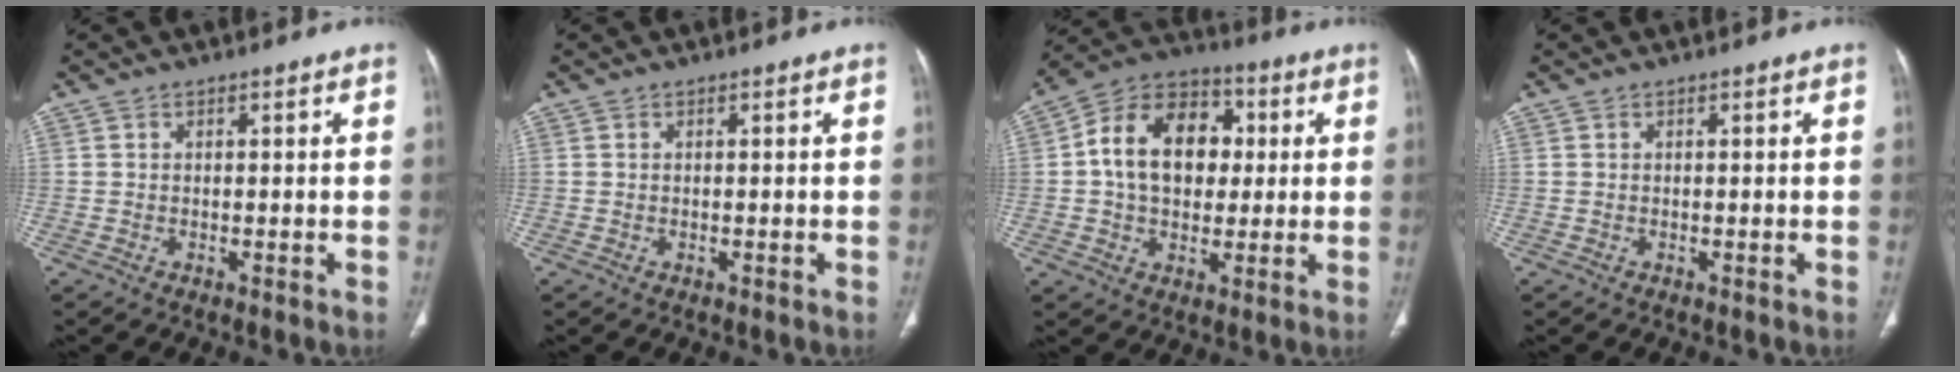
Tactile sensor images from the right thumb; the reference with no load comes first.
{"total": 0.0}
{"total": 16.1, "force": [2.0, 11.6, 10.9], "torque": [-0.147, 0.022, 0.024]}
{"total": 0.0}